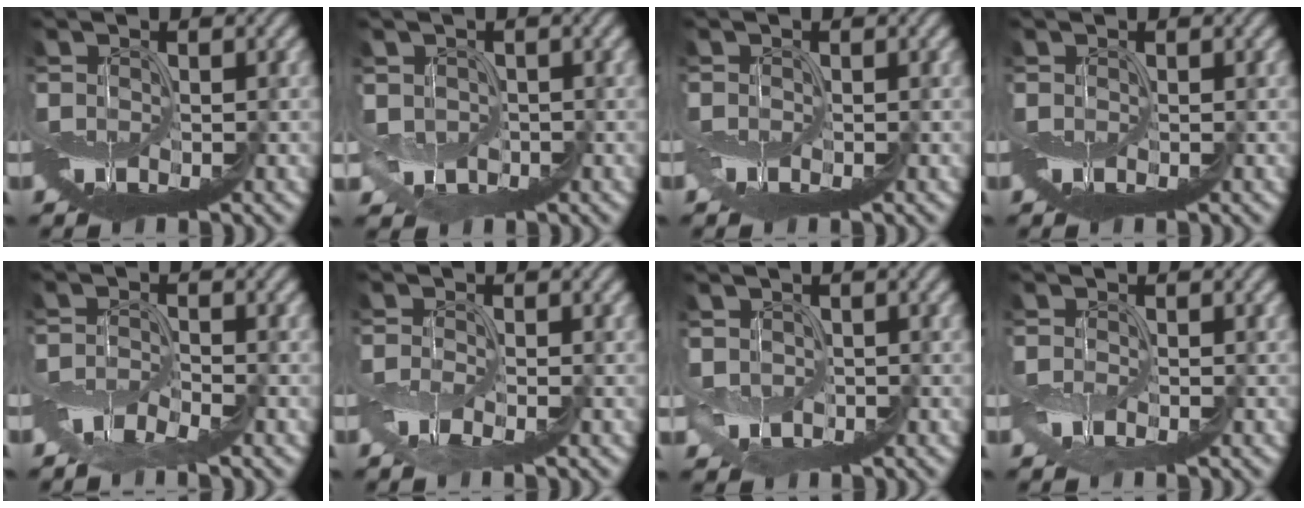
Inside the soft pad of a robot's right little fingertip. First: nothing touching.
{"total": 1.4, "force": [0.7, 1.1, 0.5], "torque": [-0.006, -0.002, 0.014]}
{"total": 0.6, "force": [-0.3, -0.3, -0.5], "torque": [0.009, 0.001, -0.006]}
{"total": 0.0}
{"total": 1.9, "force": [-1.6, -0.7, -0.7], "torque": [0.014, 0.007, -0.036]}
{"total": 1.3, "force": [-0.8, -0.8, -0.6], "torque": [0.011, 0.003, -0.018]}
{"total": 1.0, "force": [0.7, 0.7, 0.2], "torque": [-0.003, -0.002, 0.012]}
{"total": 1.1, "force": [-0.1, -0.6, -0.9], "torque": [0.018, 0.002, -0.003]}